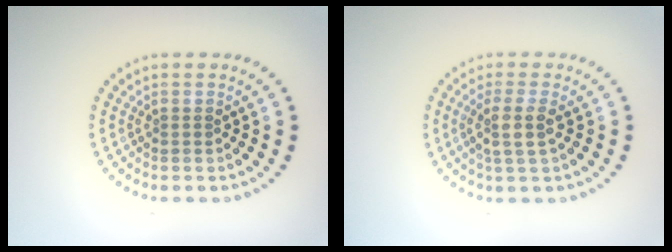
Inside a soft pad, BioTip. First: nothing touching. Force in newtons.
{"total": 2.4, "press": 2.0, "slide": 1.2}